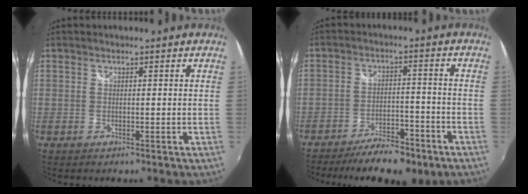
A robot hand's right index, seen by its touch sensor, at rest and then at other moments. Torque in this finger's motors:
{"motor_torque": [-0.17, -0.36, 0.12, 0.00]}